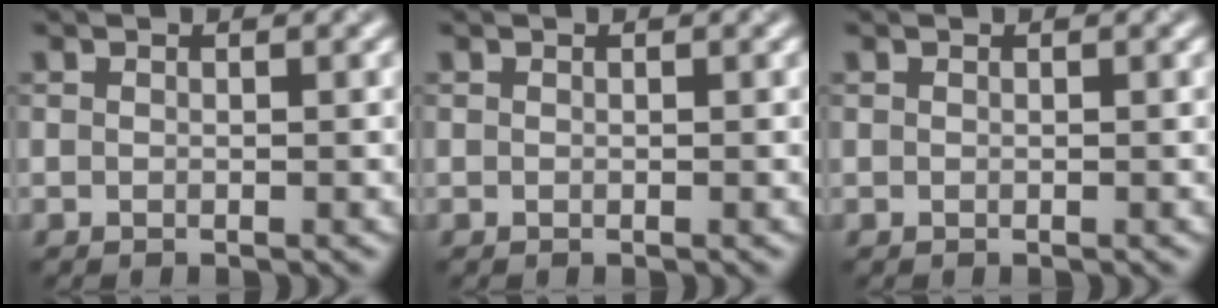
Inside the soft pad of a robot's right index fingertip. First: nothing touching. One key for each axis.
{"total": 0.0}
{"total": 0.0}